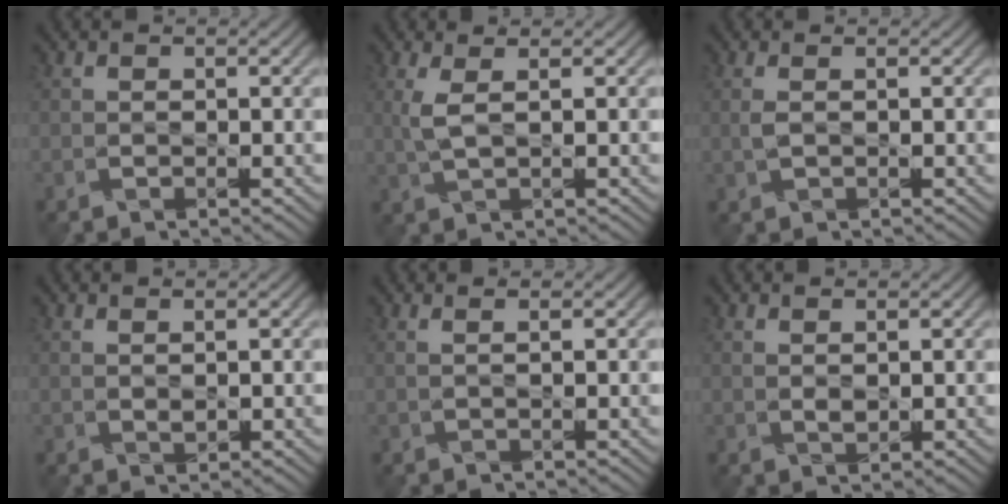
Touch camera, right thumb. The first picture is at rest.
{"total": 2.7, "force": [1.0, 0.5, 2.5], "torque": [-0.067, 0.008, 0.022]}
{"total": 1.0, "force": [0.3, 0.1, 0.9], "torque": [-0.029, 0.006, 0.007]}
{"total": 0.9, "force": [0.6, 0.1, 0.7], "torque": [-0.021, 0.002, 0.016]}
{"total": 1.2, "force": [0.8, 0.0, 0.9], "torque": [-0.012, 0.001, 0.000]}
{"total": 1.1, "force": [0.7, 0.1, 0.8], "torque": [-0.024, 0.002, 0.019]}